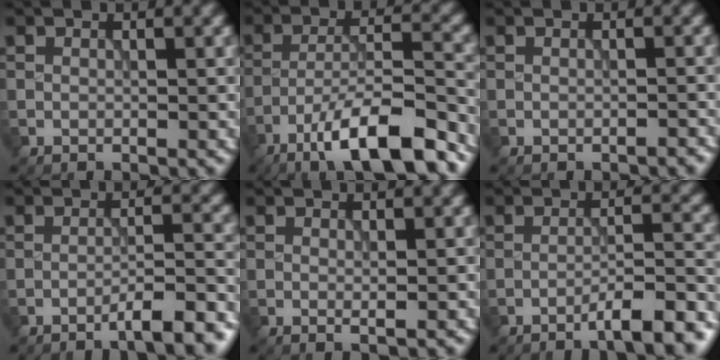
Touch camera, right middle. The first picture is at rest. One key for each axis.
{"total": 11.3, "fx": -7.8, "fy": 2.6, "fz": 7.8, "tx": -0.128, "ty": 0.009, "tz": -0.133}
{"total": 0.8, "fx": -0.8, "fy": 0.1, "fz": 0.3, "tx": -0.004, "ty": 0.003, "tz": -0.012}
{"total": 5.7, "fx": -3.9, "fy": 1.0, "fz": 4.1, "tx": -0.046, "ty": 0.015, "tz": -0.061}
{"total": 0.6, "fx": 0.1, "fy": 0.0, "fz": 0.6, "tx": -0.009, "ty": -0.003, "tz": 0.000}
{"total": 6.5, "fx": -4.4, "fy": 1.1, "fz": 4.6, "tx": -0.053, "ty": 0.017, "tz": -0.067}